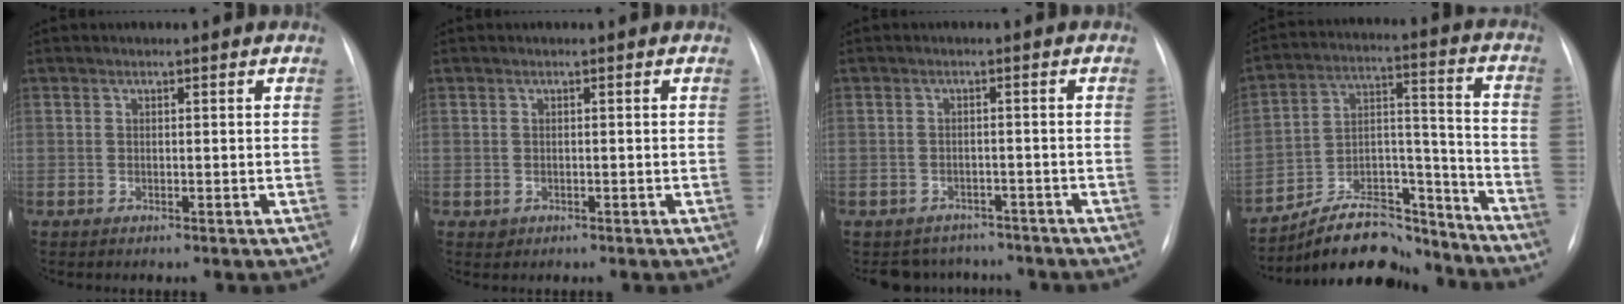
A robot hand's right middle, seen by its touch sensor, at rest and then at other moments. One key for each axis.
{"total": 0.7, "fx": -0.2, "fy": 0.7, "fz": 0.1, "tx": -0.002, "ty": 0.003, "tz": 0.000}
{"total": 5.5, "fx": -4.9, "fy": 2.6, "fz": -0.4, "tx": 0.010, "ty": 0.015, "tz": -0.061}
{"total": 16.1, "fx": -14.9, "fy": 4.8, "fz": 3.8, "tx": -0.049, "ty": 0.056, "tz": -0.240}